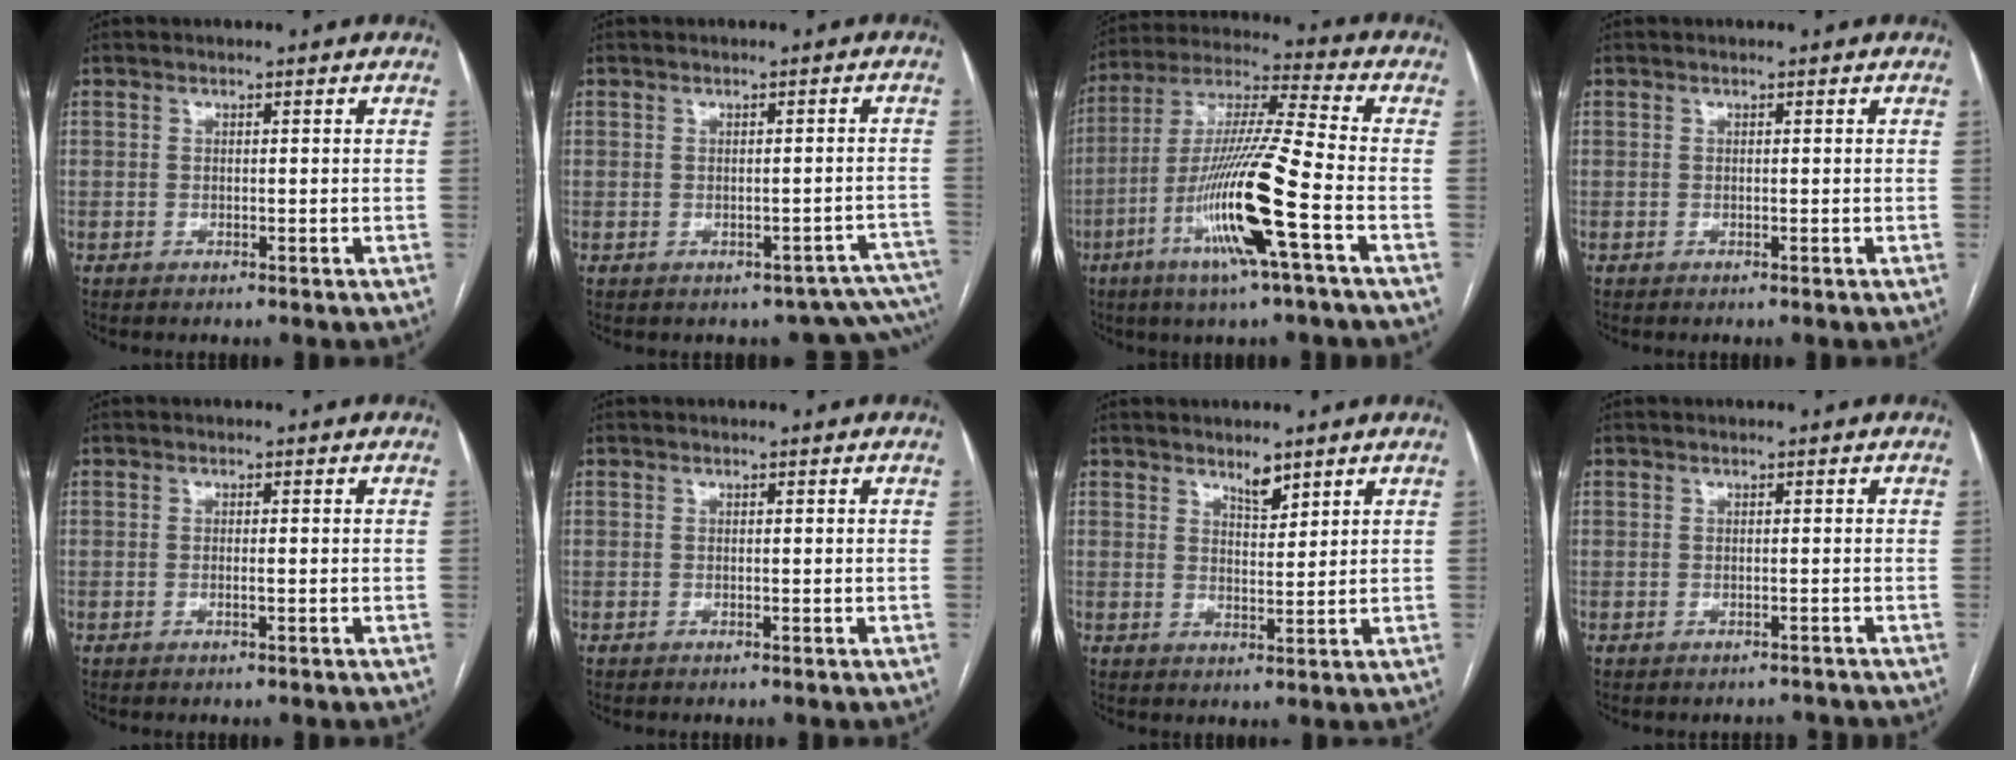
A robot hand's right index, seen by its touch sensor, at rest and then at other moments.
{"total": 7.7, "force": [-5.9, 4.5, 1.9], "torque": [0.011, 0.038, -0.053]}
{"total": 16.7, "force": [-6.0, -0.6, 15.6], "torque": [-0.311, -0.012, -0.115]}
{"total": 0.0}
{"total": 0.8, "force": [-0.2, 0.0, 0.8], "torque": [-0.015, 0.001, 0.000]}
{"total": 0.0}
{"total": 3.0, "force": [2.5, 0.7, 1.5], "torque": [-0.029, -0.007, 0.045]}
{"total": 1.7, "force": [-1.5, 0.8, -0.5], "torque": [0.011, 0.003, -0.018]}